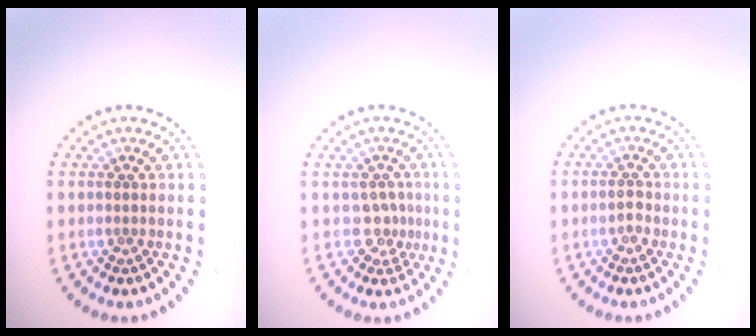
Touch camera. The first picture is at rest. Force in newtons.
{"total": 2.1, "press": 1.4, "slide": 1.6}
{"total": 1.1, "press": 1.1, "slide": 0.3}